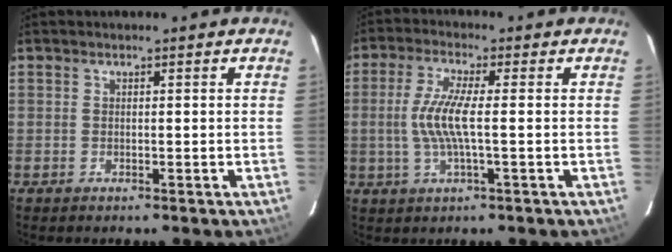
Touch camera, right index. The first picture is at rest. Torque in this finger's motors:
{"motor_torque": [0.27, -0.01, 0.47, 0.12]}